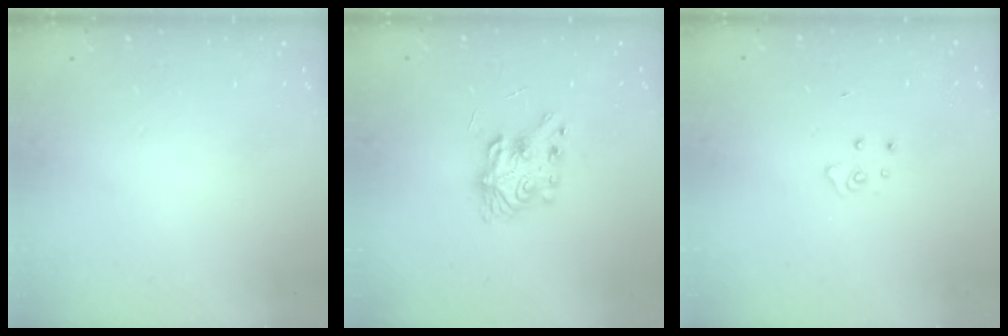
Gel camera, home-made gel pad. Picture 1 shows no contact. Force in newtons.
{"total": 7.8, "press": 7.8, "slide": 0.1}
{"total": 4.4, "press": 4.4, "slide": 0.3}